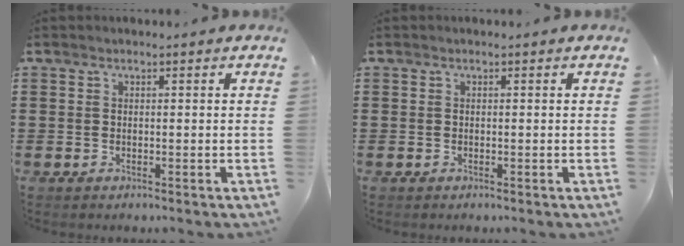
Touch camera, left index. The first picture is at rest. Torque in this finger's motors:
{"motor_torque": [0.00, 0.00, 0.00, 0.00]}